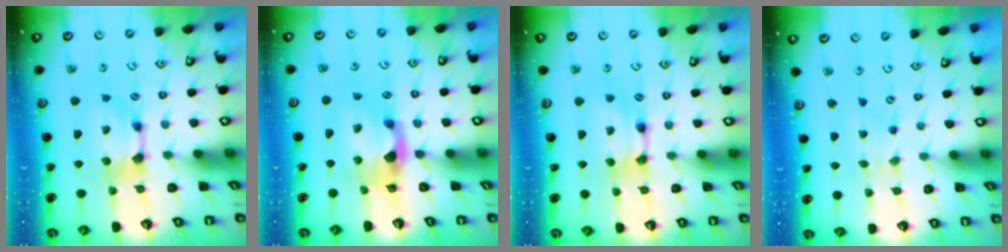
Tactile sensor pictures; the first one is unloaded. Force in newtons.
{"total": 2.1, "press": 1.7, "slide": 1.2}
{"total": 1.7, "press": 1.7, "slide": 0.2}
{"total": 1.2, "press": 1.2, "slide": 0.1}